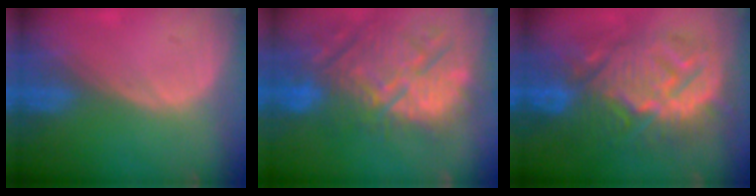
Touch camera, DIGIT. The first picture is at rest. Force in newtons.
{"total": 14.5, "press": 12.7, "slide": 7.1}
{"total": 14.0, "press": 13.9, "slide": 1.4}